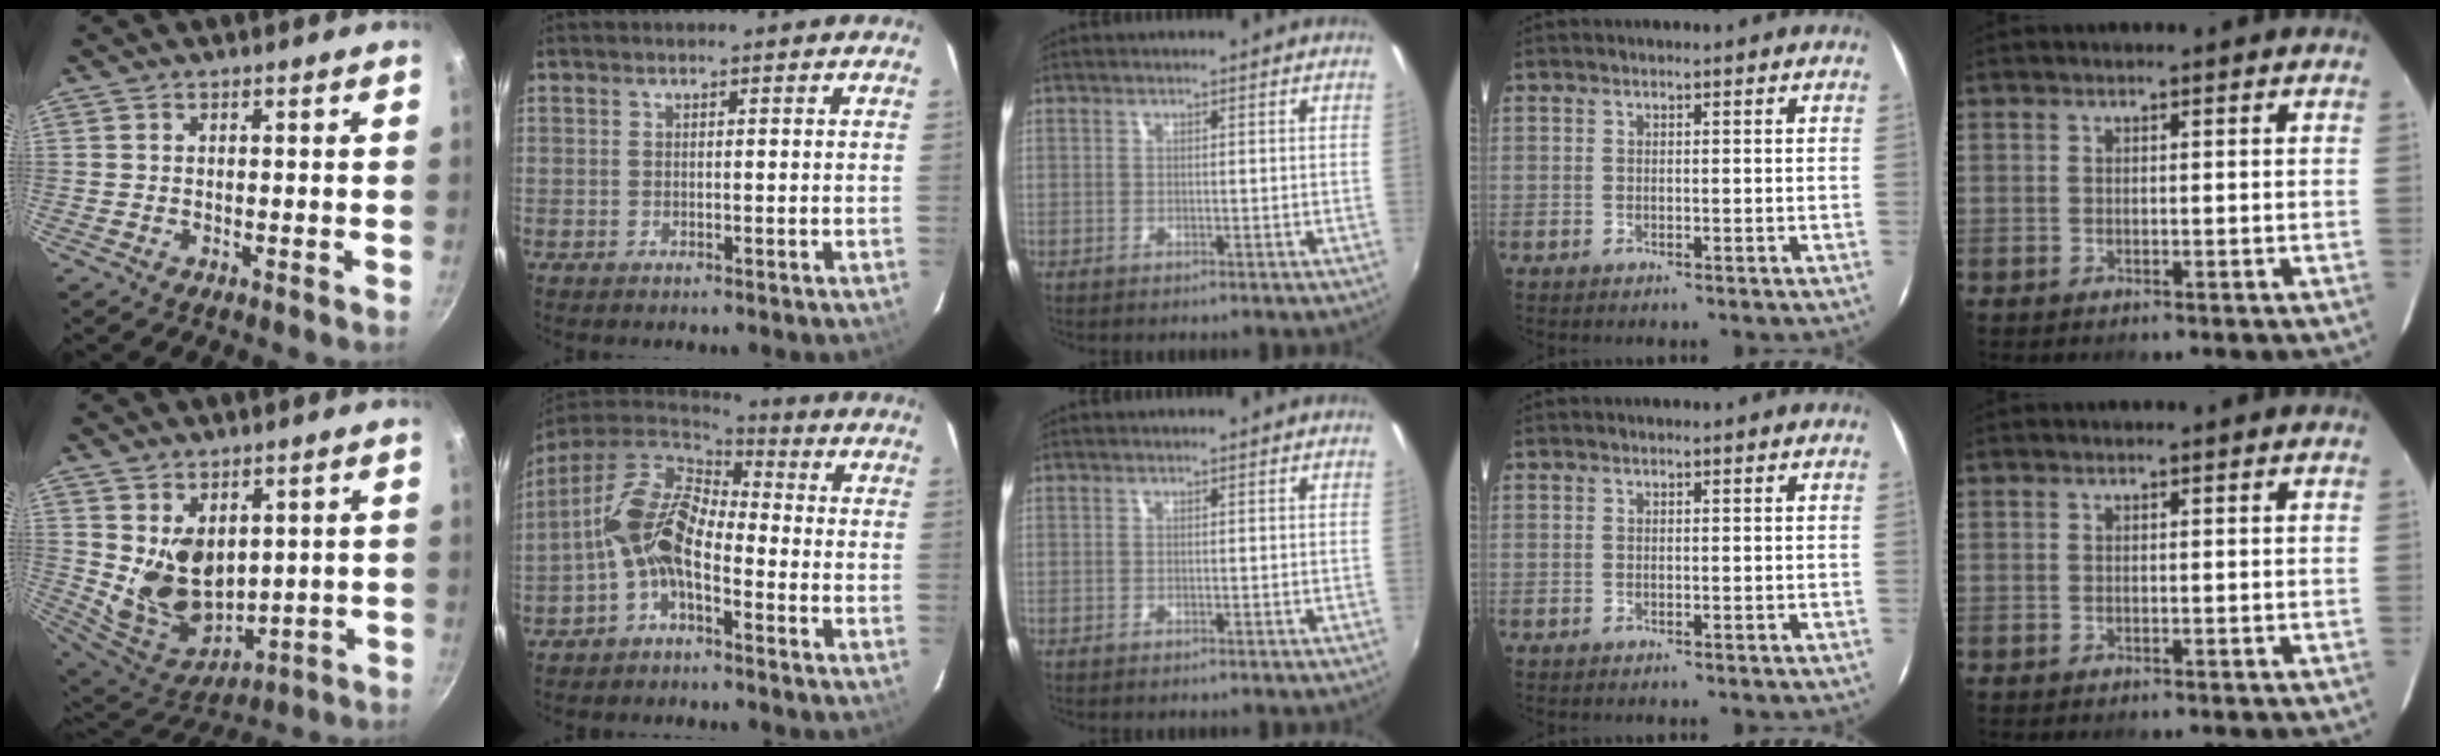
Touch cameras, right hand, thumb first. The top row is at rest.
{"thumb": {"total": 11.3, "force": [2.0, 8.1, 7.6], "torque": [-0.105, -0.039, 0.065]}, "index": {"total": 11.7, "force": [-3.6, 6.3, 9.2], "torque": [-0.184, 0.018, -0.078]}}